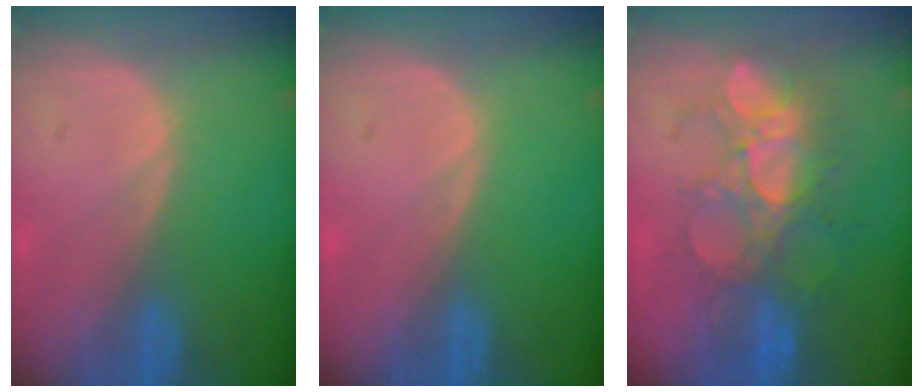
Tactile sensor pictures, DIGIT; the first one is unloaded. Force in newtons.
{"total": 0.0}
{"total": 8.8, "press": 8.5, "slide": 2.3}